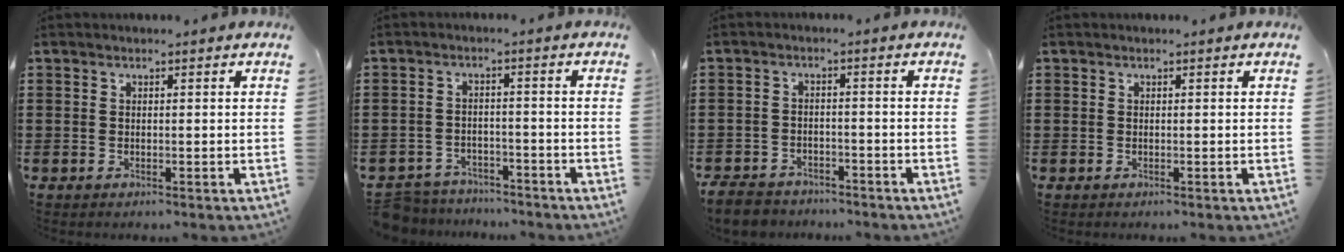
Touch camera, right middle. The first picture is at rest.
{"total": 4.8, "force": [-4.7, 1.0, -0.1], "torque": [-0.006, 0.010, -0.101]}
{"total": 4.1, "force": [-3.9, 1.1, 0.5], "torque": [-0.024, 0.002, -0.085]}
{"total": 0.0}